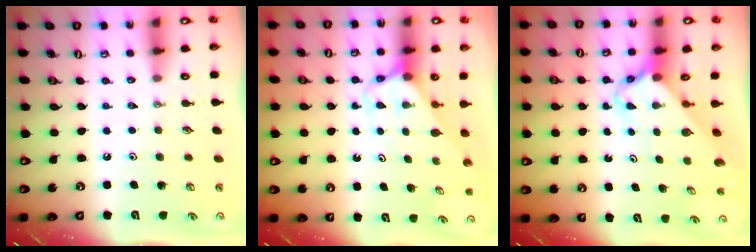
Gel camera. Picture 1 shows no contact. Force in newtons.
{"total": 3.0, "press": 3.0, "slide": 0.2}
{"total": 2.5, "press": 2.5, "slide": 0.2}